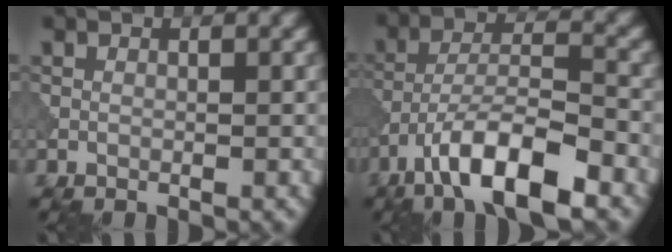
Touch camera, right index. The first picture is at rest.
{"total": 9.4, "force": [-5.8, 2.7, 6.9], "torque": [-0.113, 0.010, -0.108]}